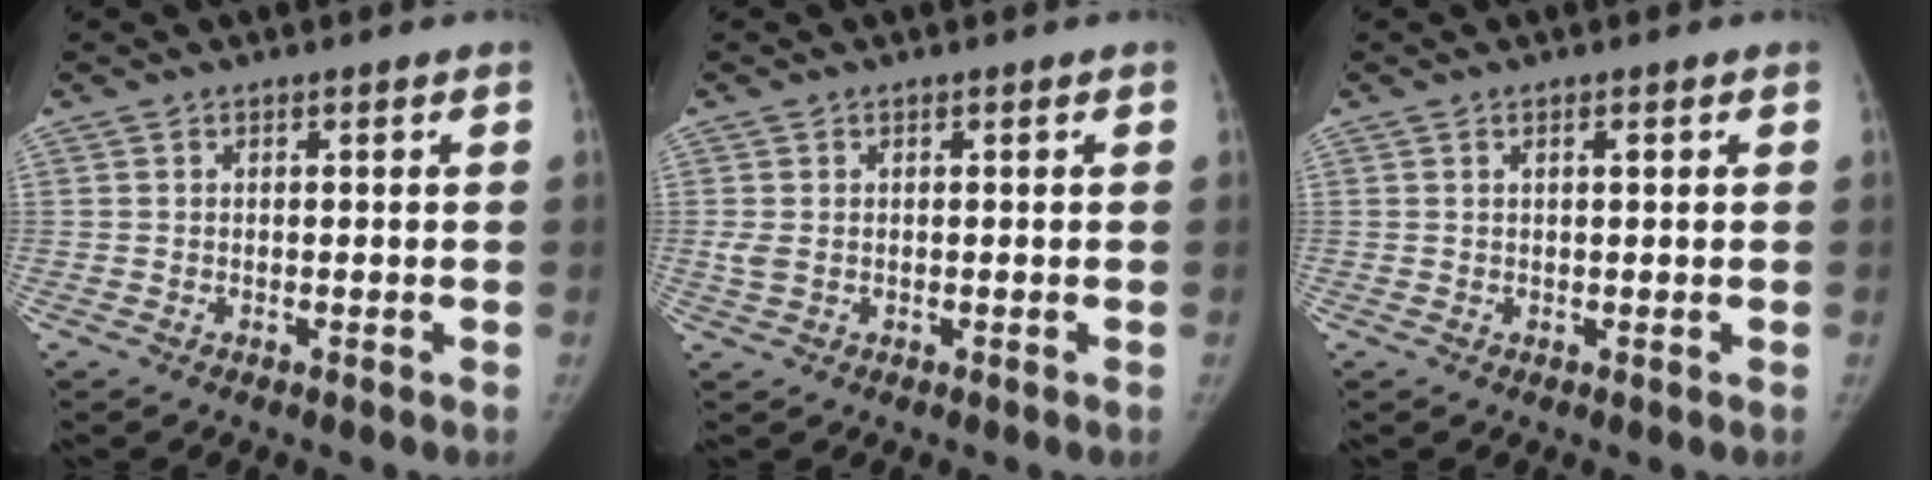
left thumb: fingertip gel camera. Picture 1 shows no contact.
{"total": 1.8, "force": [0.0, 1.4, 1.2], "torque": [-0.032, -0.001, 0.002]}
{"total": 0.9, "force": [0.3, 0.2, 0.8], "torque": [-0.014, 0.001, 0.005]}